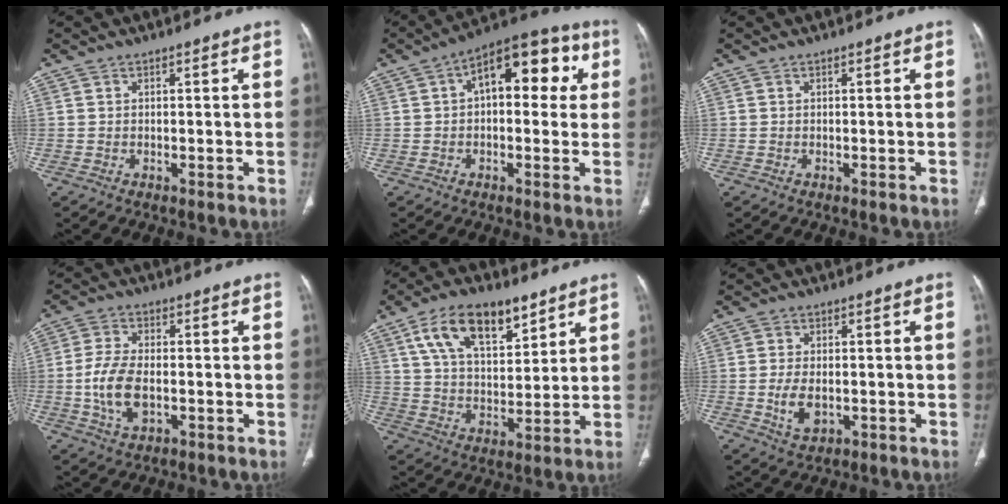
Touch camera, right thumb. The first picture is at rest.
{"total": 14.9, "force": [3.3, 7.8, 12.2], "torque": [-0.122, 0.033, 0.037]}
{"total": 0.0}
{"total": 8.5, "force": [-1.5, 4.7, 6.9], "torque": [-0.147, 0.005, -0.027]}
{"total": 15.4, "force": [8.6, 7.6, 10.2], "torque": [-0.146, -0.030, 0.157]}
{"total": 5.4, "force": [-0.9, 3.2, 4.2], "torque": [-0.080, -0.005, -0.009]}